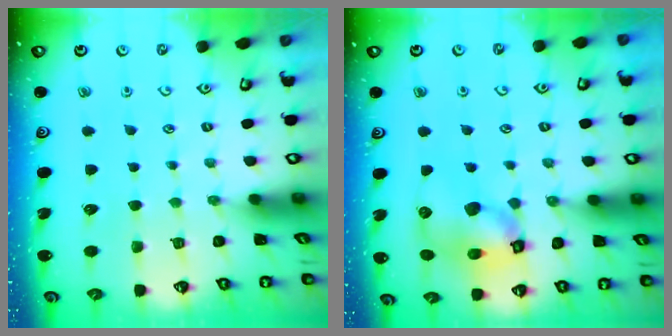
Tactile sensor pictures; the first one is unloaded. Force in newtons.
{"total": 12.4, "press": 12.2, "slide": 1.9}